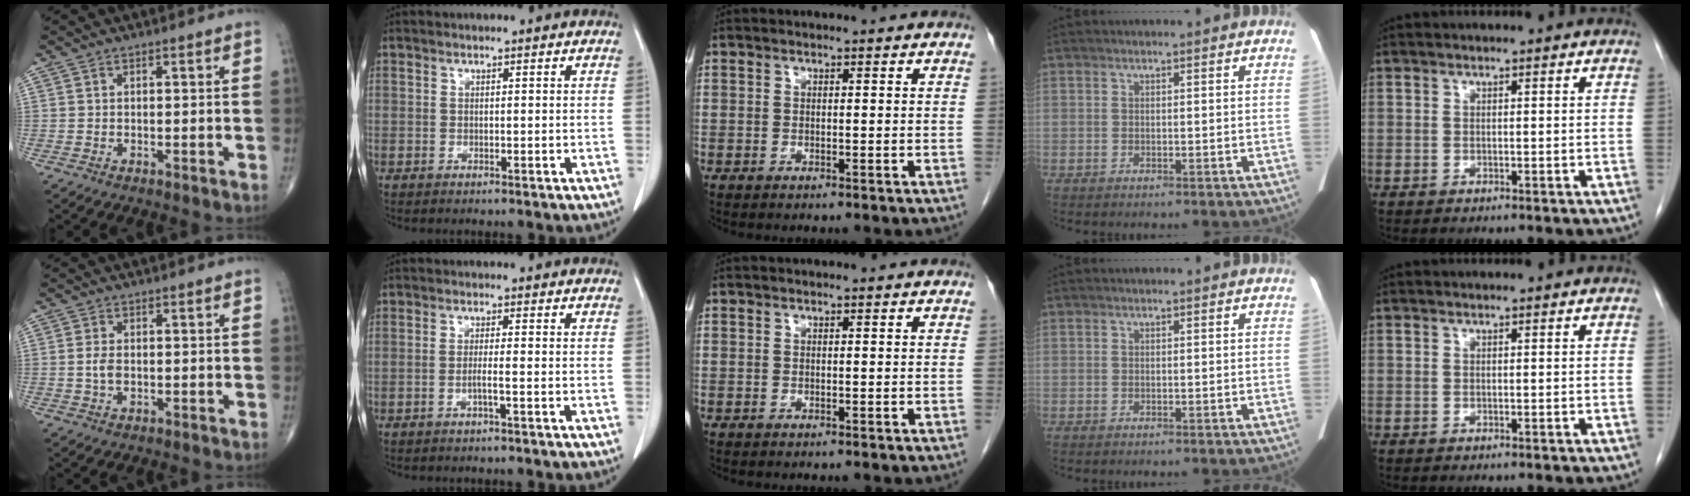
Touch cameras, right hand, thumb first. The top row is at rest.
{"thumb": {"total": 2.6, "force": [-0.1, 1.5, 2.1], "torque": [-0.044, -0.001, -0.003]}, "index": {"total": 1.7, "force": [-0.8, -0.4, 1.5], "torque": [-0.028, 0.000, -0.016]}}